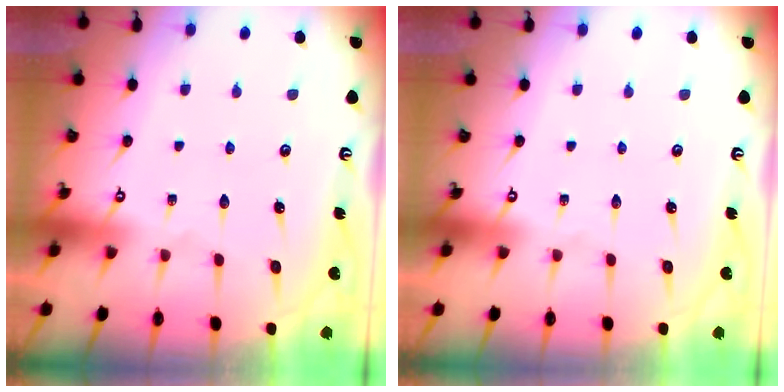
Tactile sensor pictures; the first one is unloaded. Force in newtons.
{"total": 0.0}